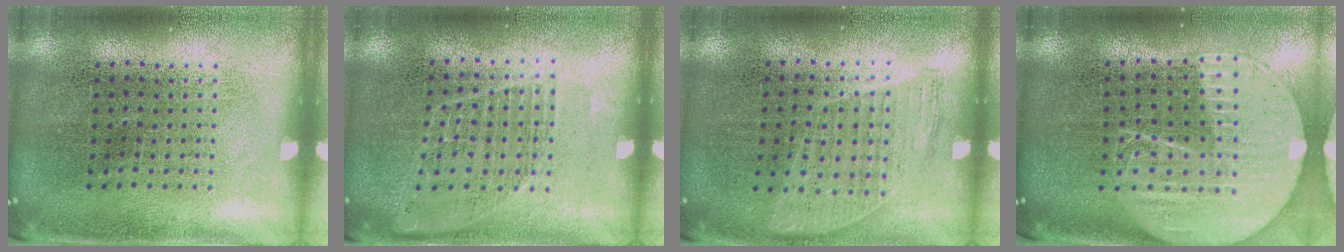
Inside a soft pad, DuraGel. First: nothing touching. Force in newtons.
{"total": 1.0, "press": 1.0, "slide": 0.3}
{"total": 0.9, "press": 0.8, "slide": 0.5}
{"total": 2.1, "press": 1.8, "slide": 1.0}